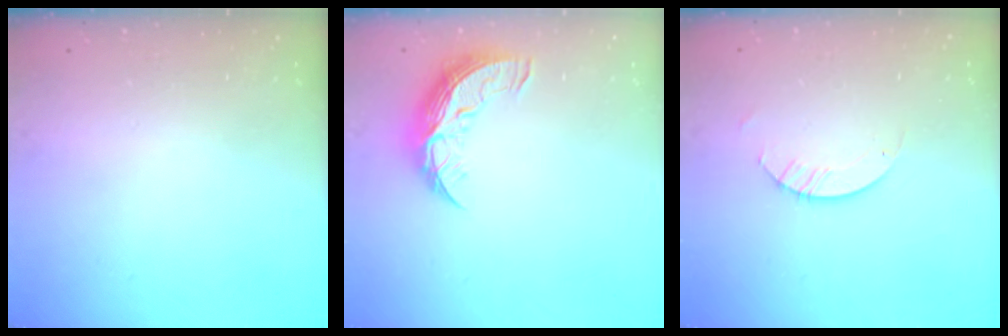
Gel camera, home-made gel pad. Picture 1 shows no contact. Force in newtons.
{"total": 9.7, "press": 9.7, "slide": 0.6}
{"total": 2.9, "press": 2.9, "slide": 0.3}